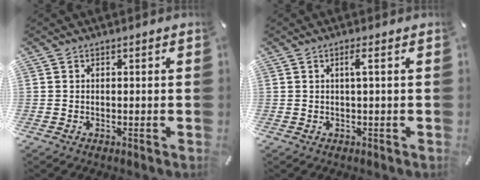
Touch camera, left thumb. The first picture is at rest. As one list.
[{"total": 2.4, "force": [0.4, 0.1, 2.3], "torque": [-0.045, 0.001, 0.004]}]